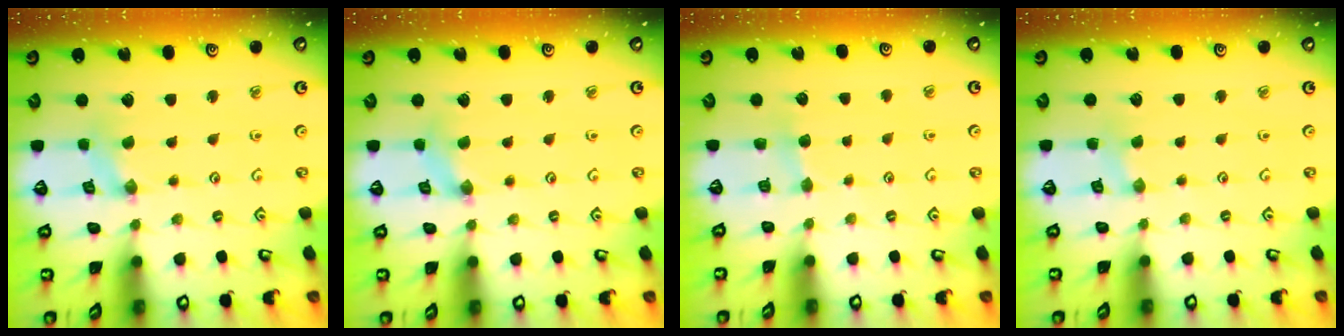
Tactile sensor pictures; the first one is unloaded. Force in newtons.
{"total": 1.2, "press": 1.2, "slide": 0.3}
{"total": 2.9, "press": 2.9, "slide": 0.4}
{"total": 1.5, "press": 1.5, "slide": 0.3}